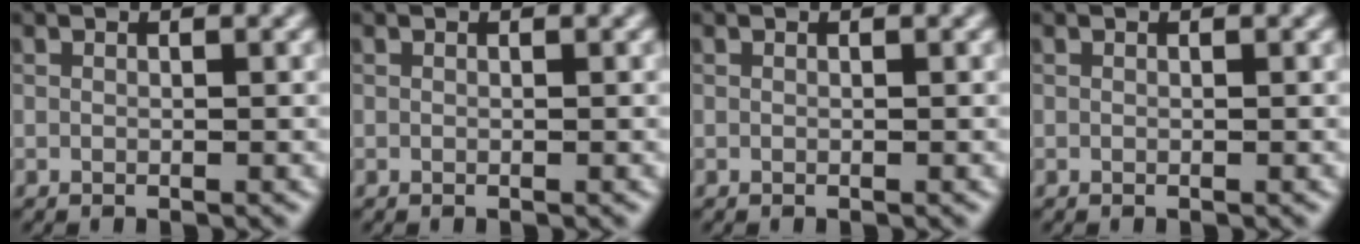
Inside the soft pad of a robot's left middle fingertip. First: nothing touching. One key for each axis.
{"total": 0.0}
{"total": 0.0}
{"total": 0.0}